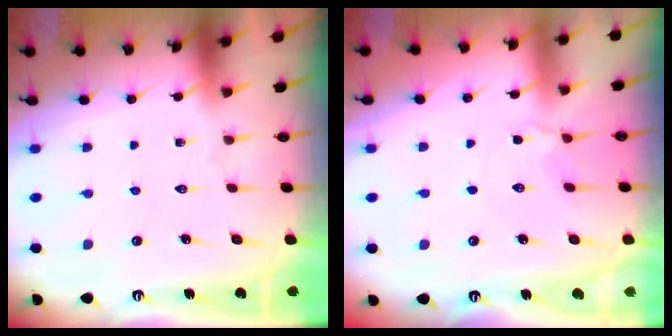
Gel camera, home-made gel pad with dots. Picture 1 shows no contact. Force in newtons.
{"total": 3.7, "press": 3.7, "slide": 0.5}